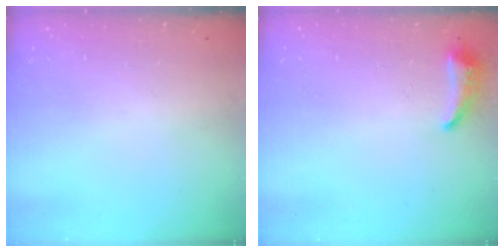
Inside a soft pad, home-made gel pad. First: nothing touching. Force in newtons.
{"total": 6.4, "press": 6.4, "slide": 0.8}